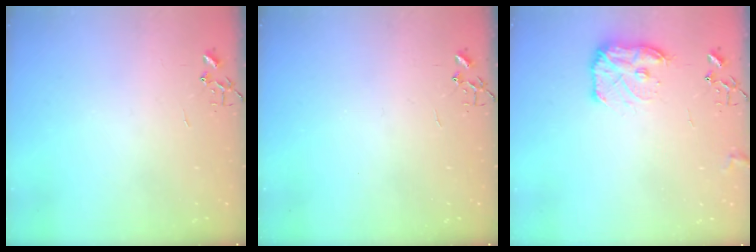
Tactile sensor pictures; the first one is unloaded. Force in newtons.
{"total": 0.0}
{"total": 11.8, "press": 11.8, "slide": 0.6}